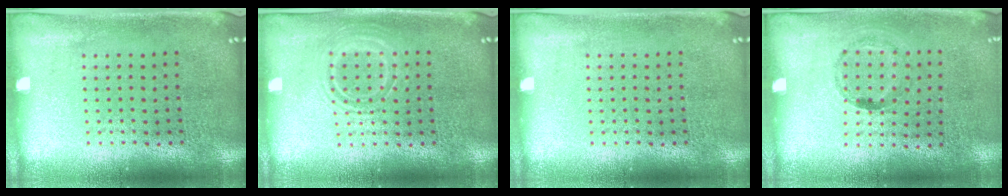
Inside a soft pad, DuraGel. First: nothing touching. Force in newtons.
{"total": 1.1, "press": 1.1, "slide": 0.3}
{"total": 0.0}
{"total": 1.1, "press": 0.6, "slide": 0.9}